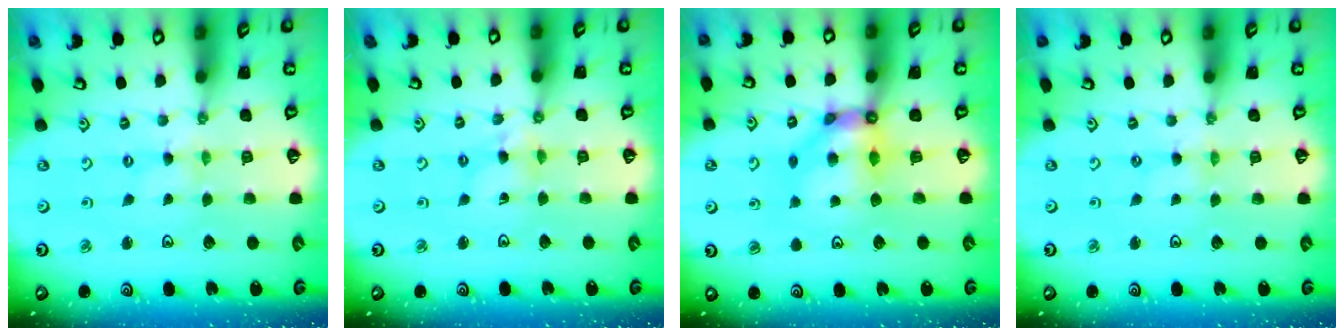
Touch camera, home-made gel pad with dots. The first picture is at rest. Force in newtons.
{"total": 4.0, "press": 4.0, "slide": 0.4}
{"total": 9.4, "press": 9.3, "slide": 0.8}
{"total": 0.0}